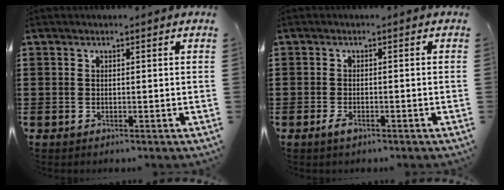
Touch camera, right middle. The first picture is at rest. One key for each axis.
{"total": 1.7, "fx": -0.9, "fy": 0.6, "fz": 1.3, "tx": -0.033, "ty": -0.005, "tz": -0.019}